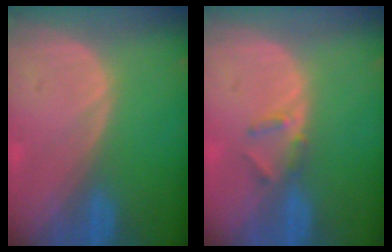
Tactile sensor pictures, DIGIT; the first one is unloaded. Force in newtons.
{"total": 2.3, "press": 2.1, "slide": 0.9}